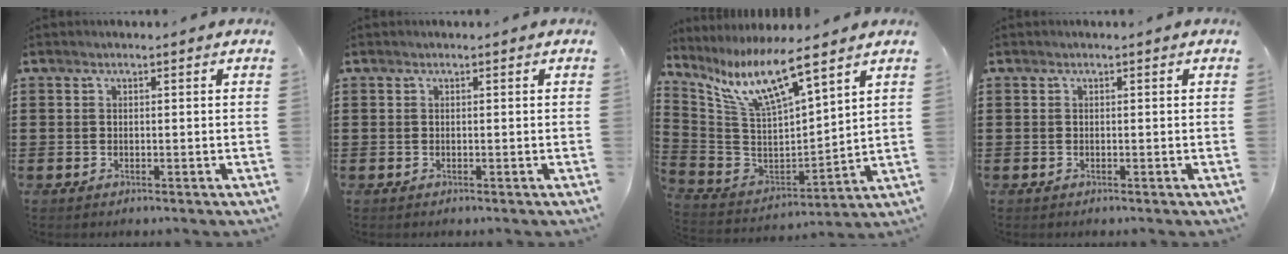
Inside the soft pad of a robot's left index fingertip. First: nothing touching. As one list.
[{"total": 0.0}, {"total": 11.8, "force": [7.9, 2.1, 8.5], "torque": [-0.188, -0.039, 0.136]}, {"total": 0.0}]